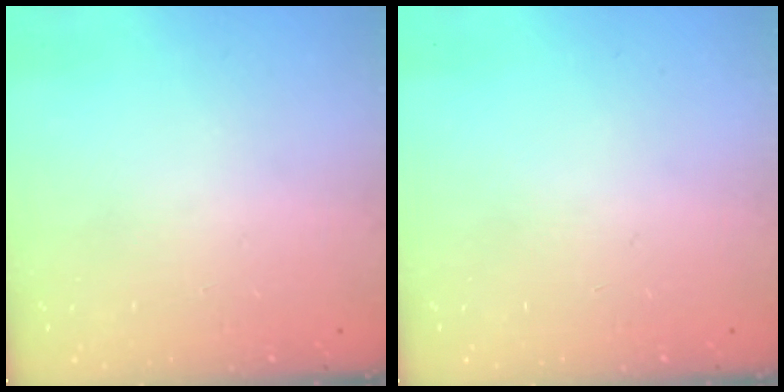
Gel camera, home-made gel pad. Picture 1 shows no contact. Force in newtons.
{"total": 0.0}